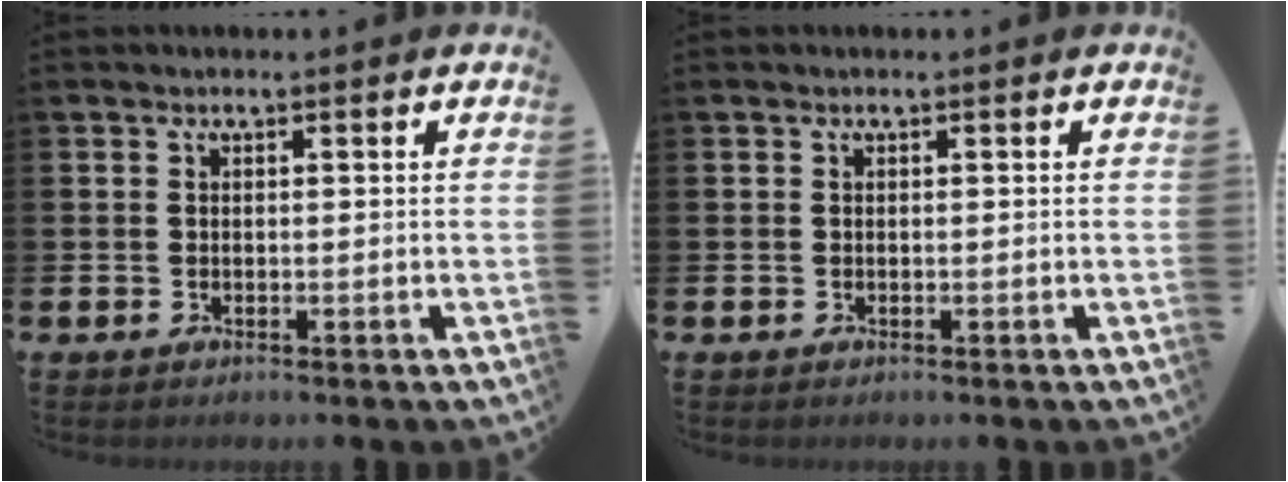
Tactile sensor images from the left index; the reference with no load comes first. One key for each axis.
{"total": 0.0}